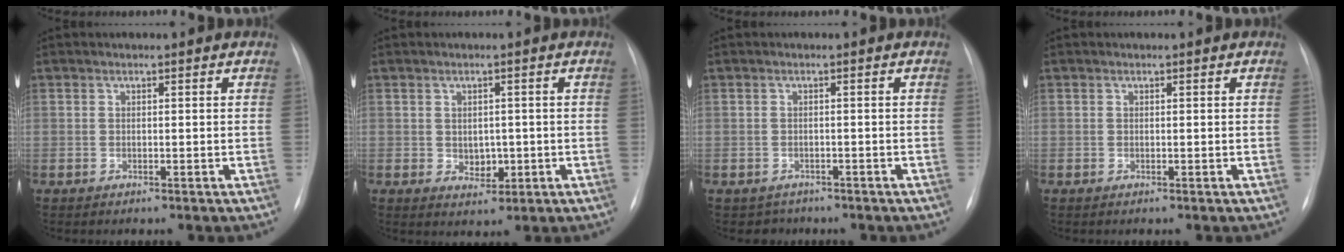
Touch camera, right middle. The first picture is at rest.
{"total": 3.0, "force": [-0.3, 2.2, 2.0], "torque": [-0.024, 0.002, 0.003]}
{"total": 2.2, "force": [-1.6, 1.4, -0.5], "torque": [0.001, 0.003, -0.024]}
{"total": 0.0}